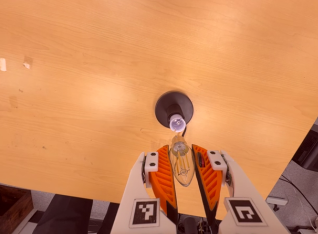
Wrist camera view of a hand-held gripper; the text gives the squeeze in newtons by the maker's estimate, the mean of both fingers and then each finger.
{"total": 14.9, "left": 16.7, "right": 13.1}